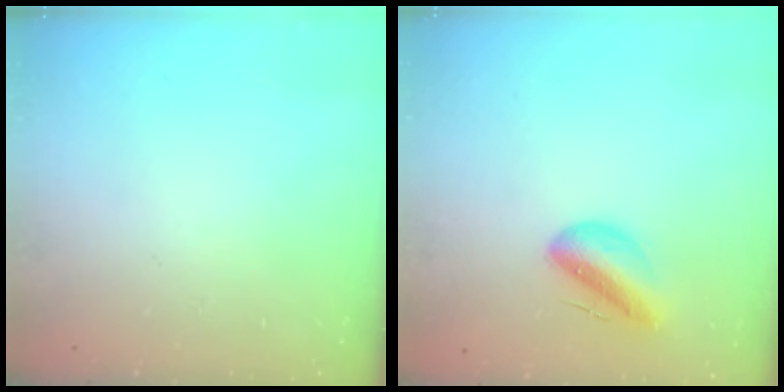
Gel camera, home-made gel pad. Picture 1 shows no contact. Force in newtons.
{"total": 9.2, "press": 8.7, "slide": 2.9}